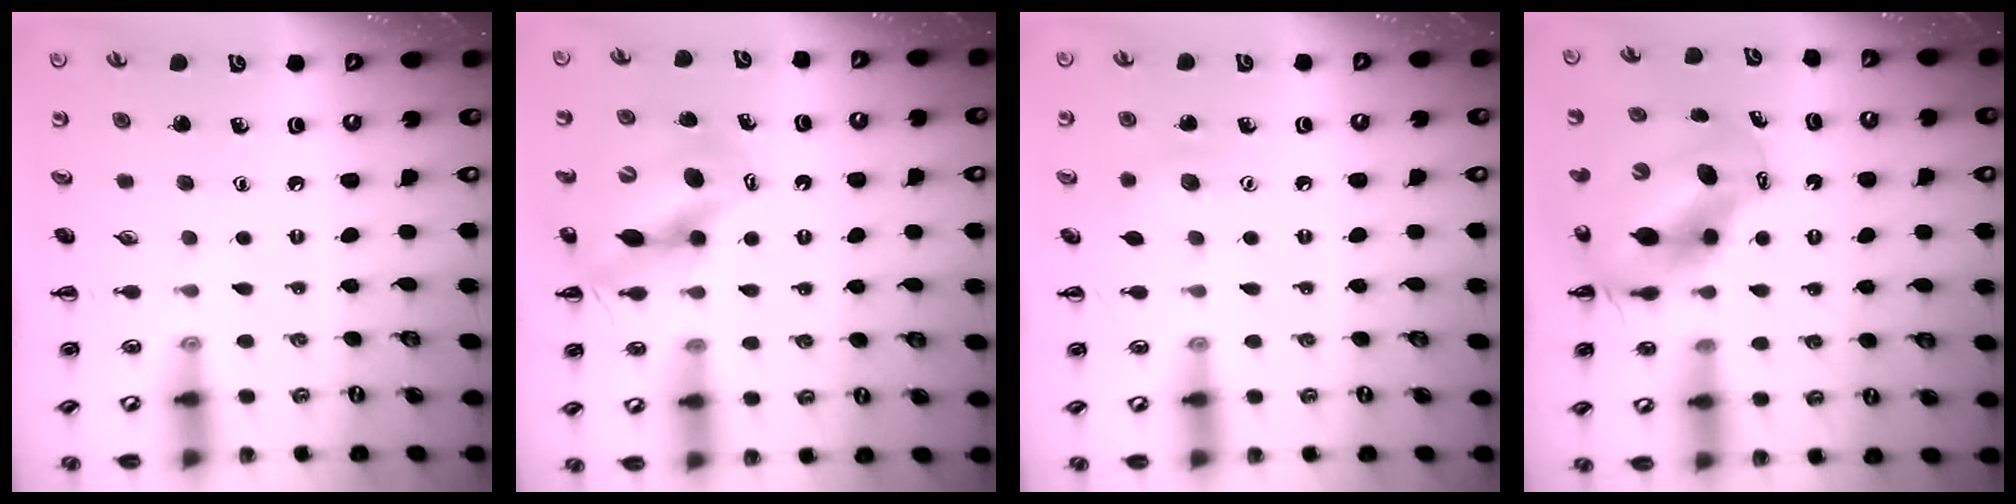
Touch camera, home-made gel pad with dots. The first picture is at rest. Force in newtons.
{"total": 11.6, "press": 11.2, "slide": 3.1}
{"total": 6.5, "press": 6.3, "slide": 1.6}
{"total": 10.2, "press": 9.9, "slide": 2.4}